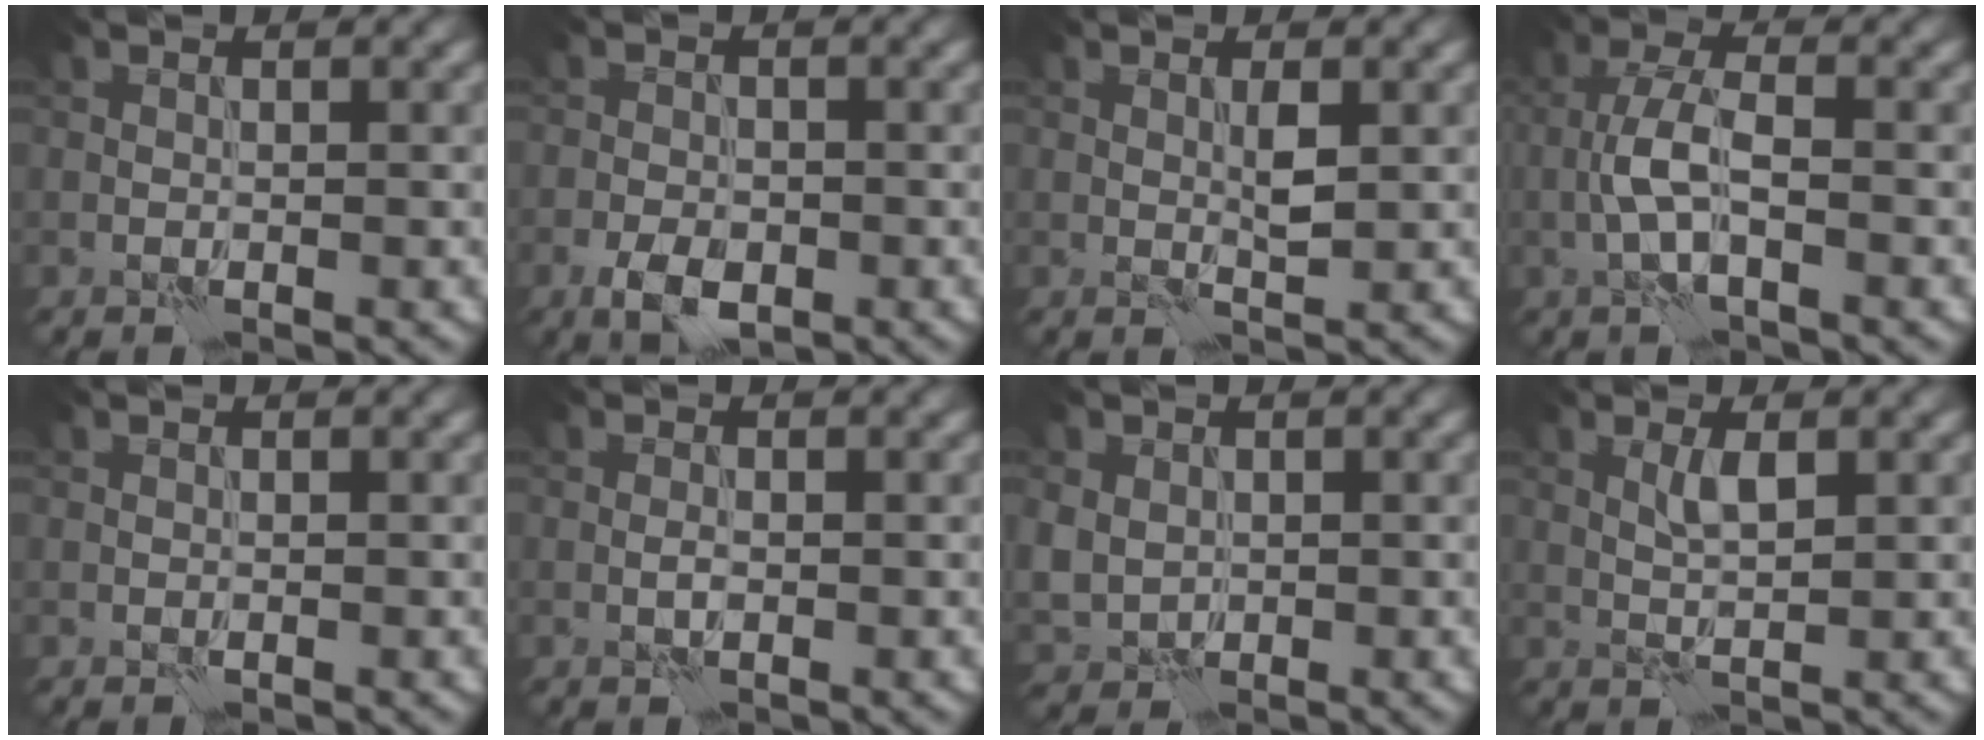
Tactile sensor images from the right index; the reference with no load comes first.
{"total": 3.3, "force": [-1.6, 1.9, 2.1], "torque": [-0.037, -0.004, -0.033]}
{"total": 1.3, "force": [0.6, 0.2, 1.2], "torque": [-0.024, -0.001, 0.009]}
{"total": 3.6, "force": [-0.9, 1.2, 3.2], "torque": [-0.070, 0.007, -0.025]}
{"total": 0.0}
{"total": 0.6, "force": [0.0, 0.3, 0.6], "torque": [-0.016, -0.001, -0.003]}
{"total": 2.6, "force": [0.4, 2.5, 0.8], "torque": [-0.026, -0.002, 0.013]}
{"total": 1.8, "force": [0.9, 0.4, 1.6], "torque": [-0.036, 0.002, 0.015]}